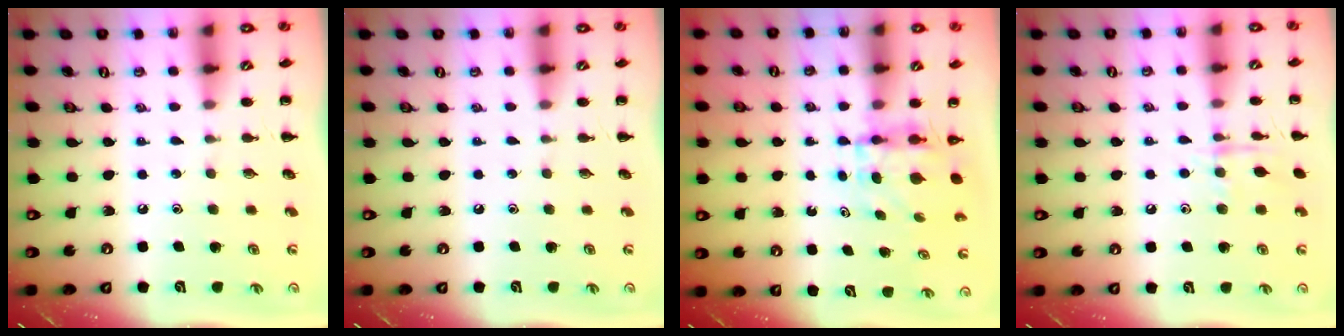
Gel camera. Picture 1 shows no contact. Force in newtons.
{"total": 0.0}
{"total": 3.9, "press": 3.9, "slide": 0.3}
{"total": 8.0, "press": 7.9, "slide": 0.6}